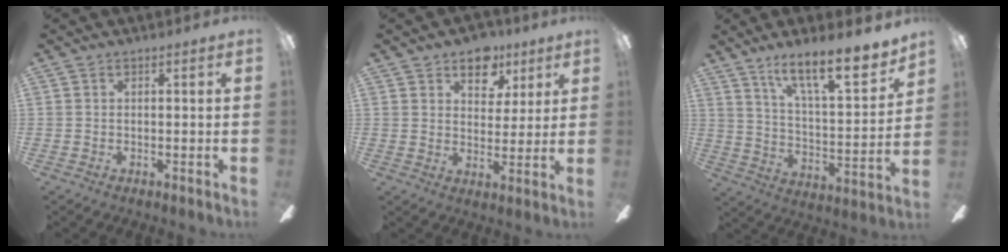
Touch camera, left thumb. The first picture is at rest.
{"total": 9.2, "force": [5.8, 6.0, 3.7], "torque": [-0.038, -0.032, 0.102]}
{"total": 15.4, "force": [12.0, 3.7, 8.9], "torque": [-0.140, -0.083, 0.199]}